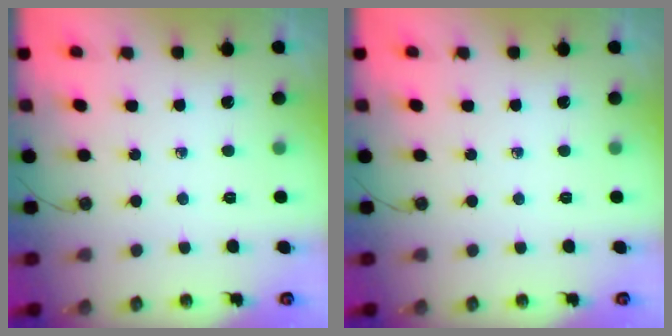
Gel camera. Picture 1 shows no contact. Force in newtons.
{"total": 0.0}